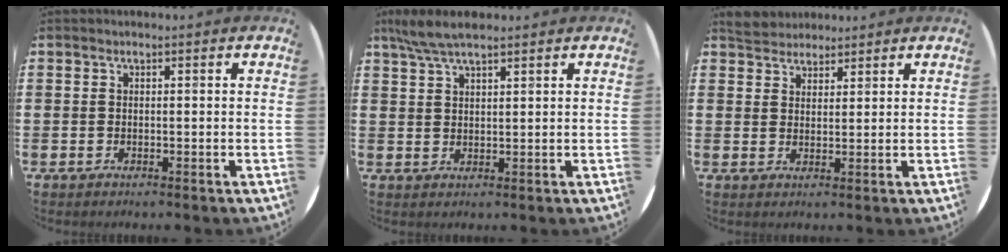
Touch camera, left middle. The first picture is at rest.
{"total": 4.7, "force": [3.8, 0.8, 2.6], "torque": [-0.059, 0.002, 0.070]}
{"total": 3.6, "force": [3.5, 1.1, 0.0], "torque": [-0.011, -0.001, 0.068]}